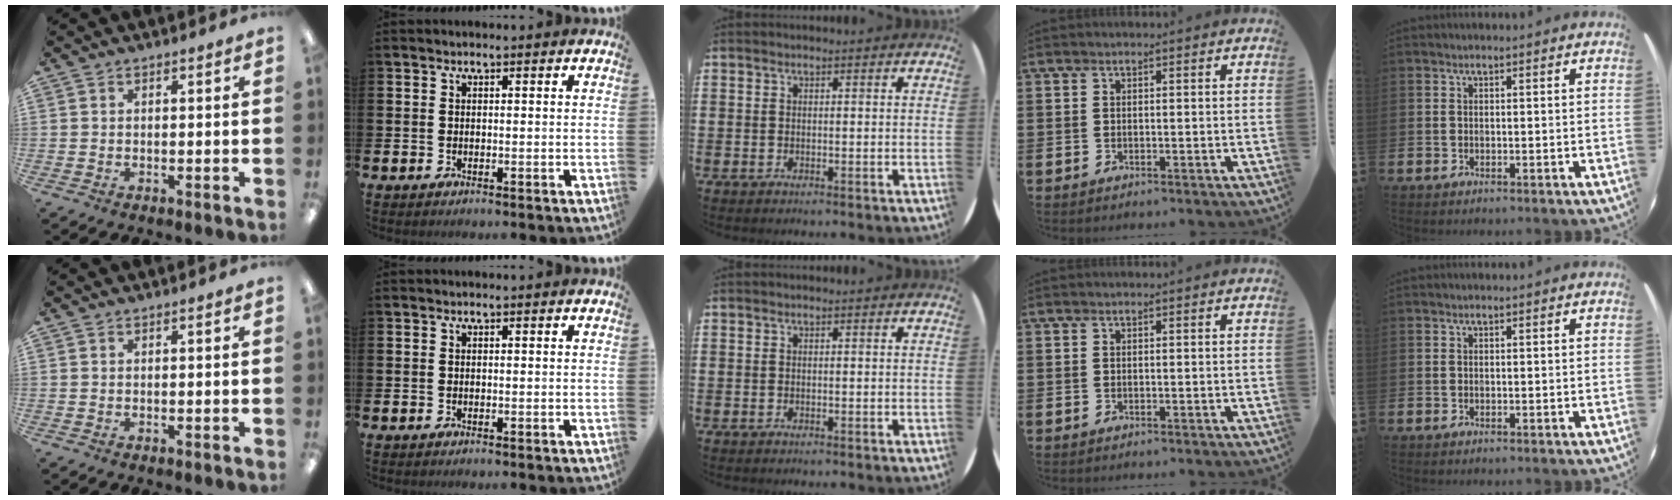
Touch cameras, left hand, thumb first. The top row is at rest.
{}